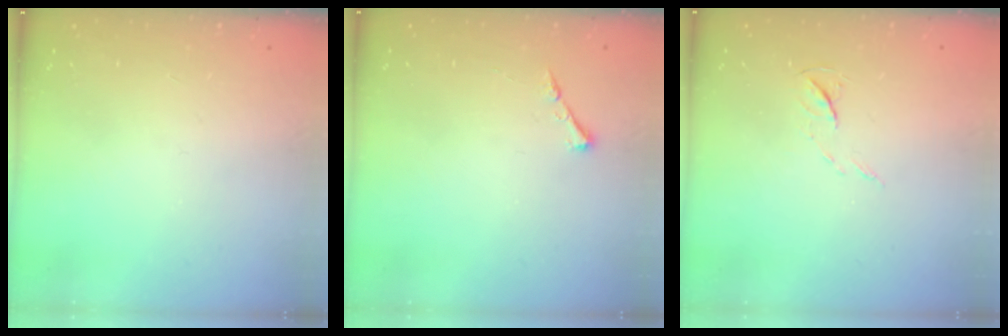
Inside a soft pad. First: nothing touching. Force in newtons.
{"total": 3.7, "press": 3.6, "slide": 0.5}
{"total": 4.6, "press": 4.6, "slide": 0.6}